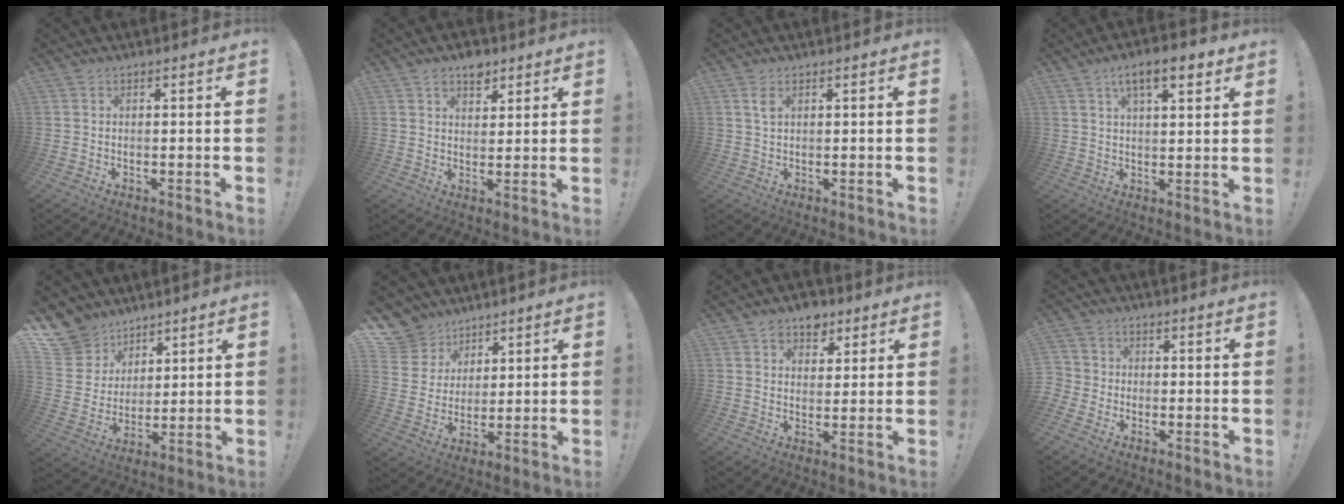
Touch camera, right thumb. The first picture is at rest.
{"total": 4.8, "force": [3.7, 2.6, 1.6], "torque": [-0.011, -0.022, 0.064]}
{"total": 2.4, "force": [1.1, 1.0, 1.8], "torque": [-0.034, -0.002, 0.018]}
{"total": 9.0, "force": [4.9, 3.2, 6.8], "torque": [-0.098, -0.014, 0.080]}
{"total": 11.3, "force": [7.9, 8.0, 1.5], "torque": [-0.044, -0.059, 0.162]}
{"total": 9.6, "force": [6.3, 7.1, 1.0], "torque": [-0.029, -0.049, 0.130]}
{"total": 7.5, "force": [4.6, 5.5, 2.0], "torque": [-0.014, -0.029, 0.086]}
{"total": 3.9, "force": [-1.5, 3.5, 0.9], "torque": [-0.023, 0.012, -0.028]}